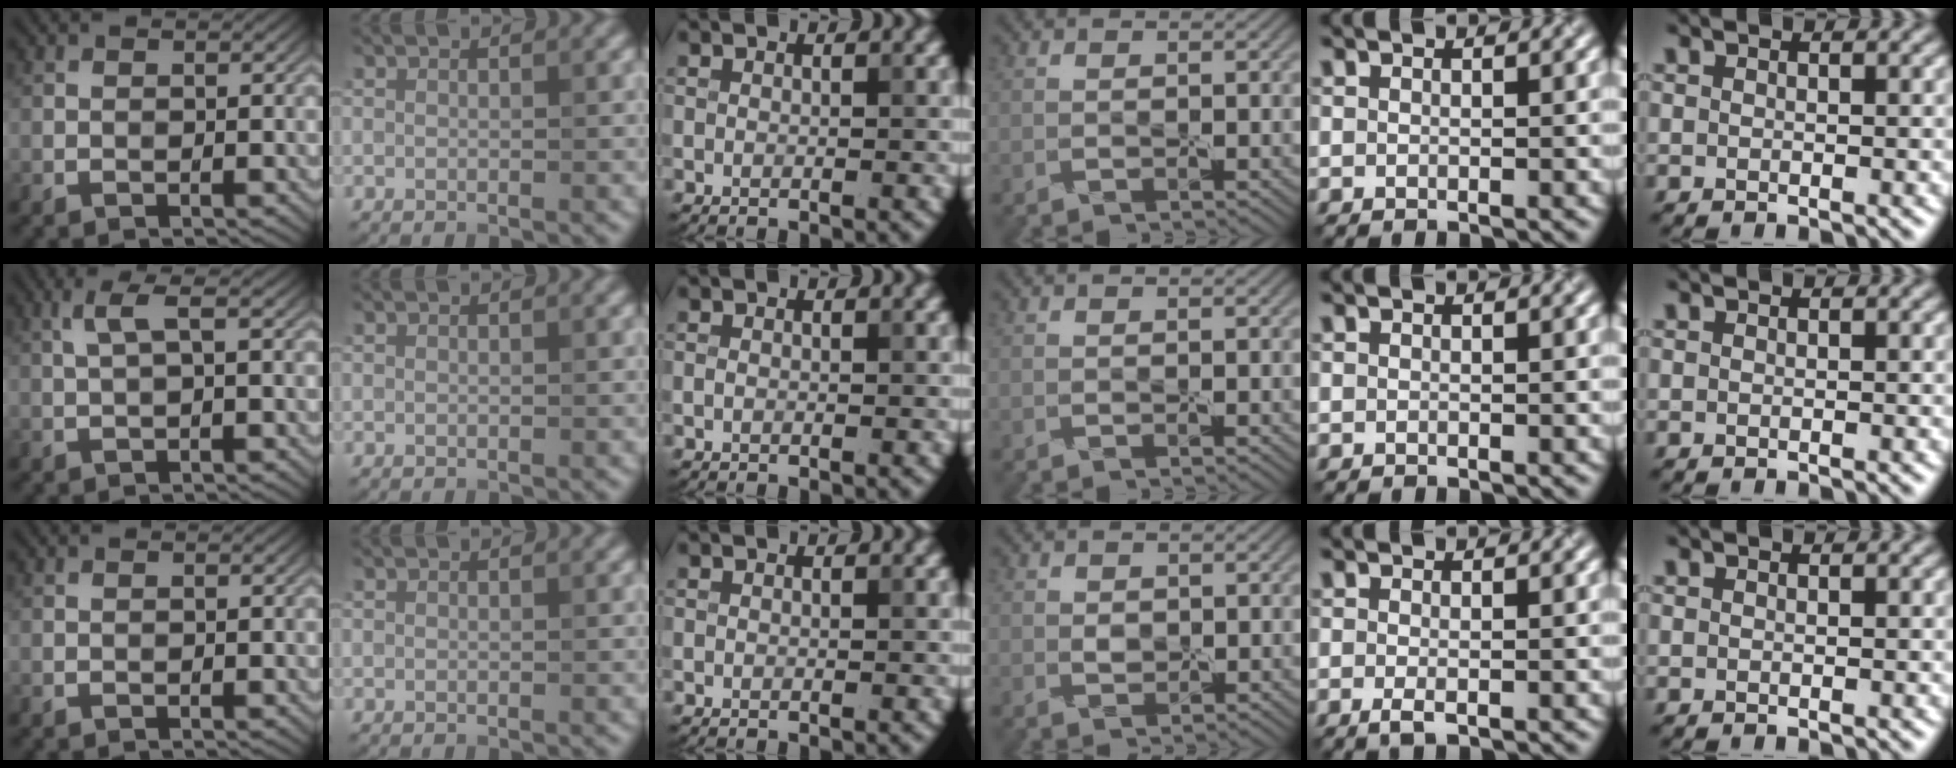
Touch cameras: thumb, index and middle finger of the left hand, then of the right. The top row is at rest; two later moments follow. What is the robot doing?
{"motion": "peel", "object": "small bumper sticker"}